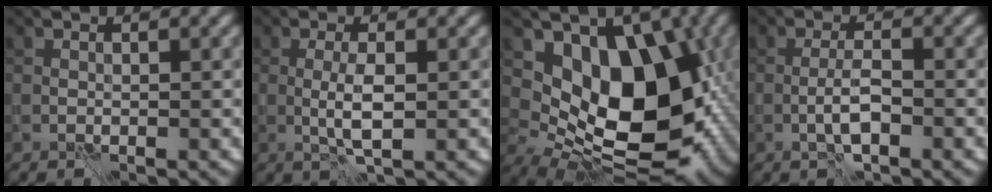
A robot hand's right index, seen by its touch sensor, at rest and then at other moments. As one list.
[{"total": 2.3, "force": [-0.4, 0.3, 2.3], "torque": [-0.048, -0.001, -0.006]}, {"total": 12.6, "force": [1.4, 8.0, 9.7], "torque": [-0.118, -0.018, 0.023]}, {"total": 2.3, "force": [-1.2, 0.3, 1.9], "torque": [-0.039, 0.003, -0.025]}]